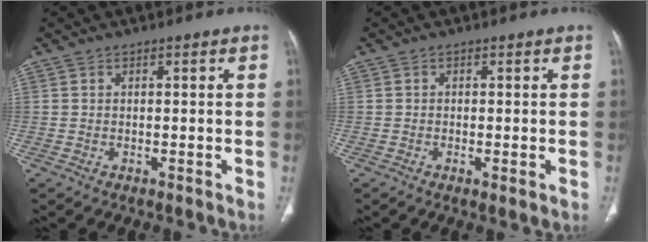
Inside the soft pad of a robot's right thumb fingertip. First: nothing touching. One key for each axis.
{"total": 1.6, "fx": -0.5, "fy": 0.3, "fz": 1.5, "tx": -0.031, "ty": -0.006, "tz": -0.010}